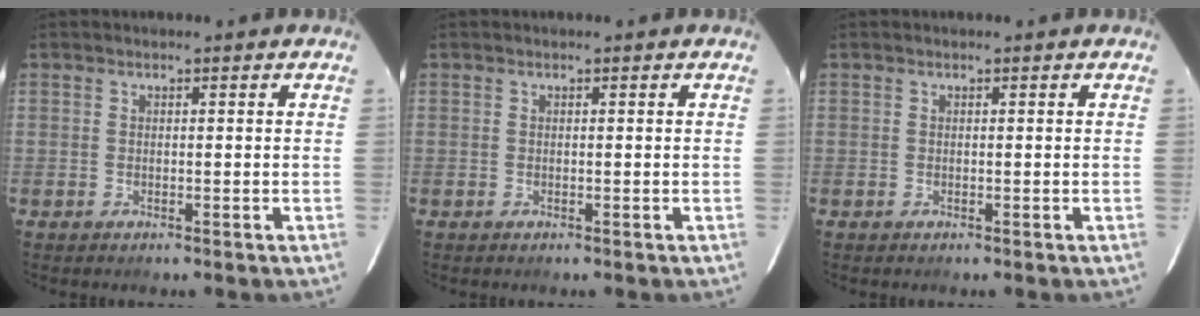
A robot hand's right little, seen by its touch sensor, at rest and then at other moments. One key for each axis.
{"total": 0.0}
{"total": 0.0}